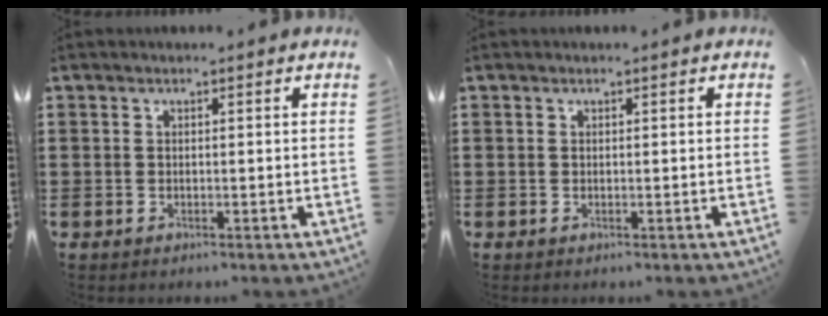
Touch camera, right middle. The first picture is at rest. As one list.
[{"total": 0.0}]